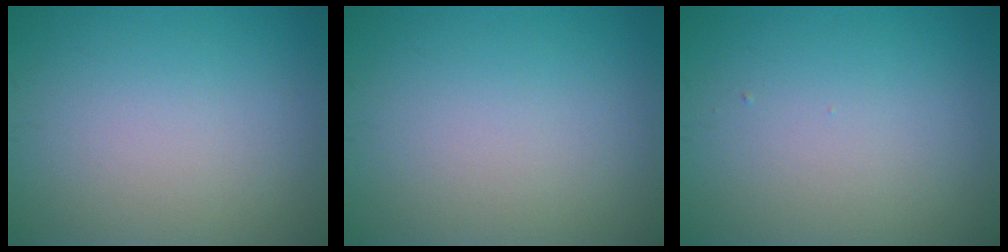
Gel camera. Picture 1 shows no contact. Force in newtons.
{"total": 0.0}
{"total": 0.0}